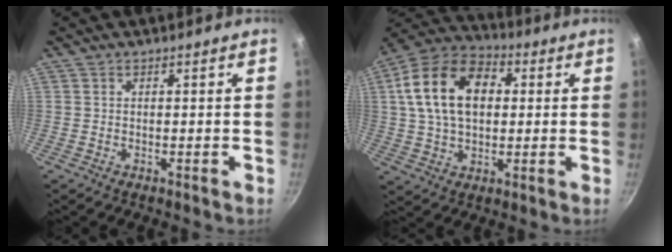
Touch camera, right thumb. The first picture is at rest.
{"total": 17.7, "force": [3.3, 11.8, 12.8], "torque": [-0.207, 0.020, 0.044]}